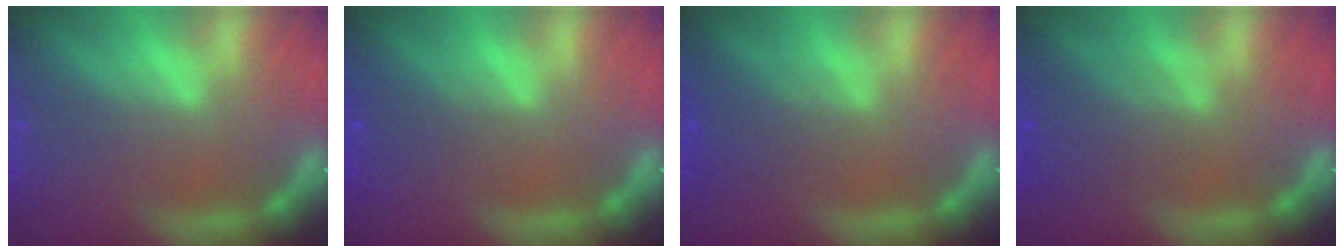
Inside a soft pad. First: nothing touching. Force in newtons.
{"total": 1.9}
{"total": 2.9}
{"total": 4.0}